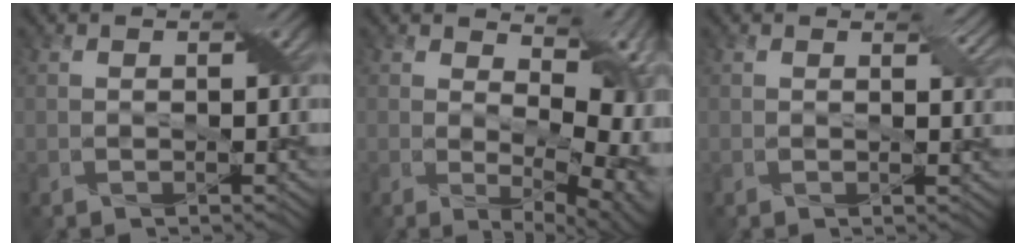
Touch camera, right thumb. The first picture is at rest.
{"total": 12.8, "force": [2.5, 6.4, 10.8], "torque": [-0.152, -0.013, 0.072]}
{"total": 2.0, "force": [1.0, 0.9, 1.5], "torque": [-0.025, -0.003, 0.017]}